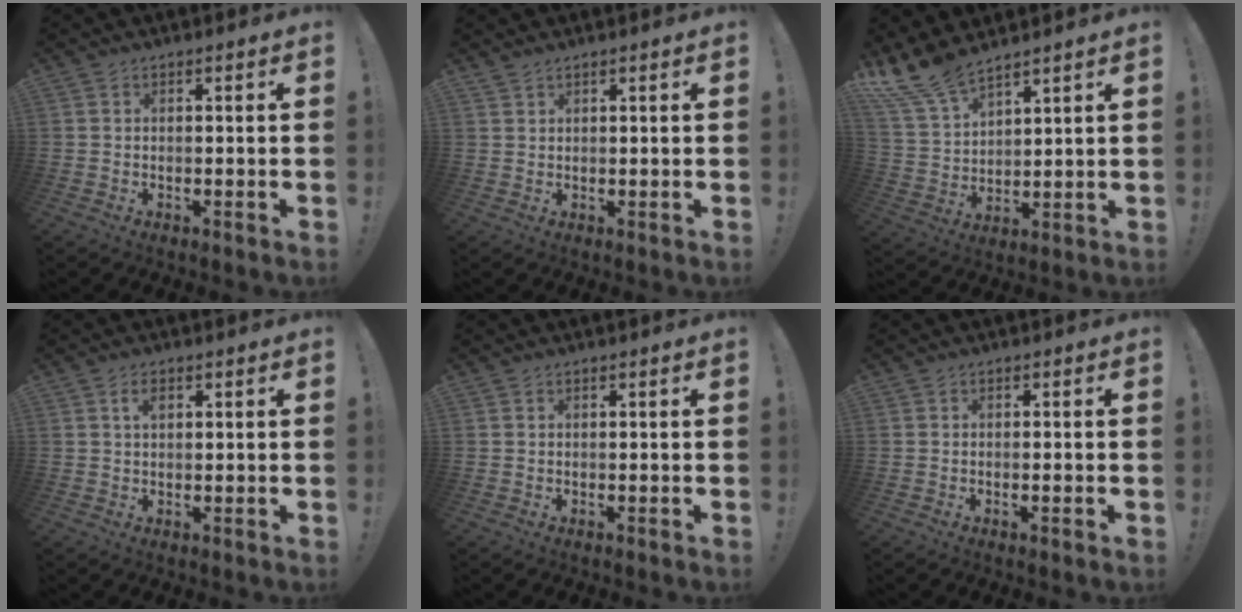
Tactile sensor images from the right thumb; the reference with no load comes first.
{"total": 1.7, "force": [1.5, 0.6, 0.4], "torque": [-0.006, -0.010, 0.030]}
{"total": 11.3, "force": [9.9, 3.9, 3.9], "torque": [-0.098, -0.059, 0.192]}
{"total": 2.3, "force": [0.9, 1.2, 1.8], "torque": [-0.024, -0.003, 0.013]}
{"total": 0.0}
{"total": 1.1, "force": [-0.3, -0.2, 1.1], "torque": [-0.012, -0.003, -0.007]}